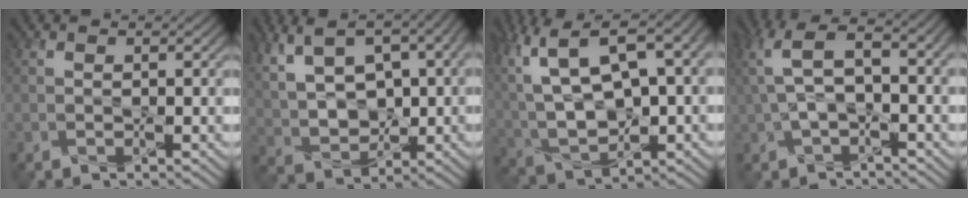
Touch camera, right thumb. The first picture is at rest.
{"total": 13.0, "force": [3.7, 7.5, 10.0], "torque": [-0.233, 0.011, 0.090]}
{"total": 16.4, "force": [5.7, 8.2, 13.0], "torque": [-0.298, 0.013, 0.127]}
{"total": 8.5, "force": [1.4, 3.8, 7.5], "torque": [-0.178, 0.014, 0.024]}